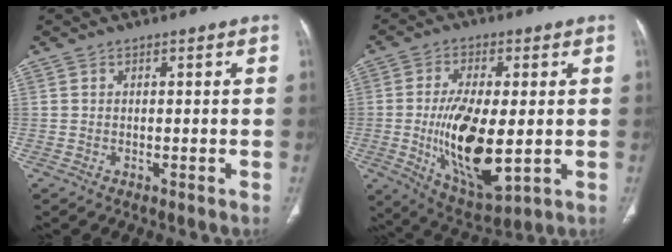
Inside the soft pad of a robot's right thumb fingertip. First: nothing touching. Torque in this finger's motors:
{"motor_torque": [2.84, 2.17, 1.55, -0.76, 0.20]}